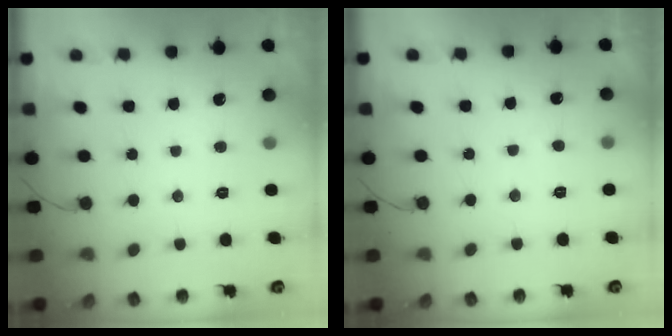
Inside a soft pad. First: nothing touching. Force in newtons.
{"total": 0.0}